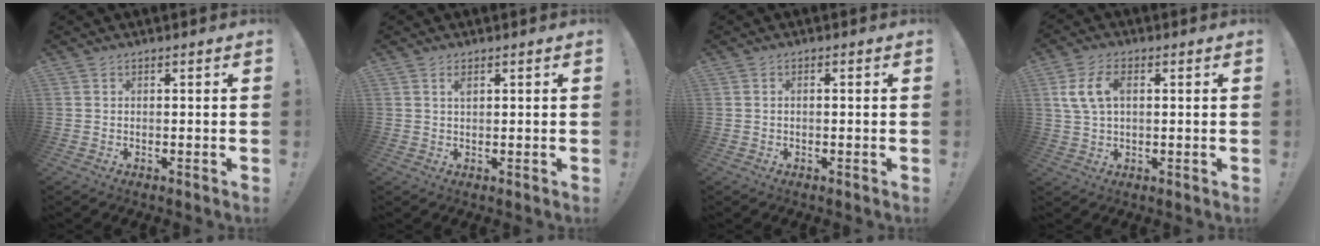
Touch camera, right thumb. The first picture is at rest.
{"total": 1.9, "force": [0.9, 0.7, 1.5], "torque": [-0.024, -0.001, 0.013]}
{"total": 0.9, "force": [-0.4, 0.3, 0.7], "torque": [-0.017, 0.005, -0.007]}
{"total": 8.8, "force": [2.0, 5.3, 6.7], "torque": [-0.144, 0.009, 0.037]}